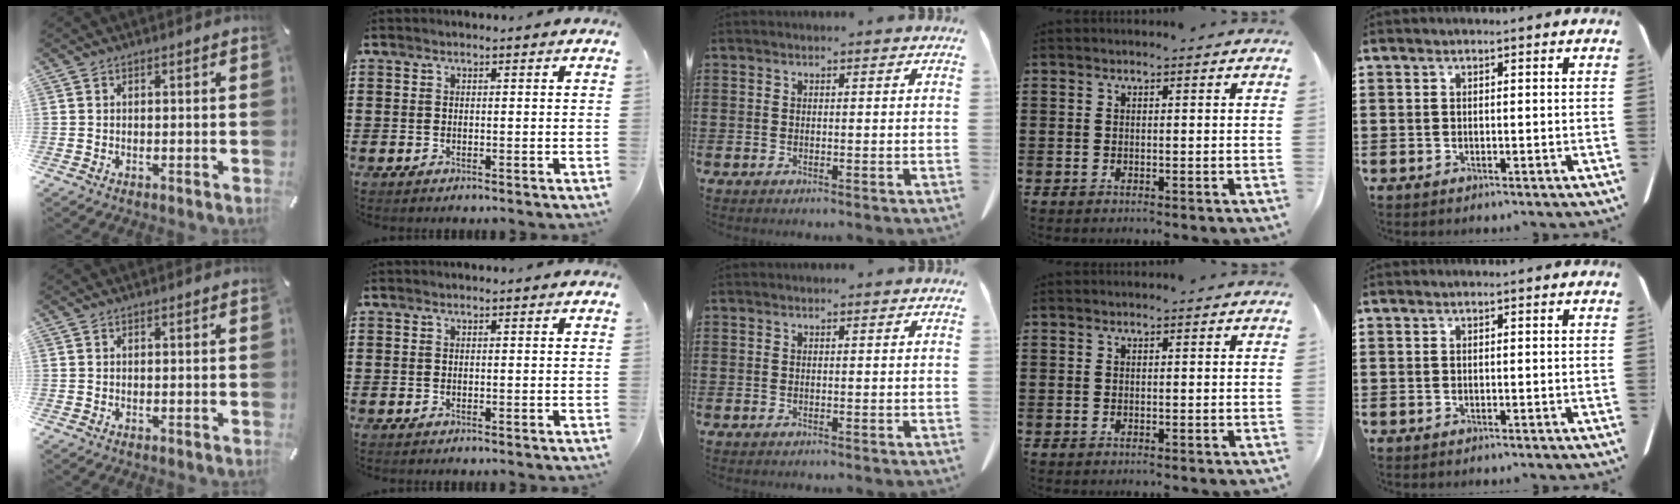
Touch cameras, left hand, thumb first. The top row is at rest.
{}